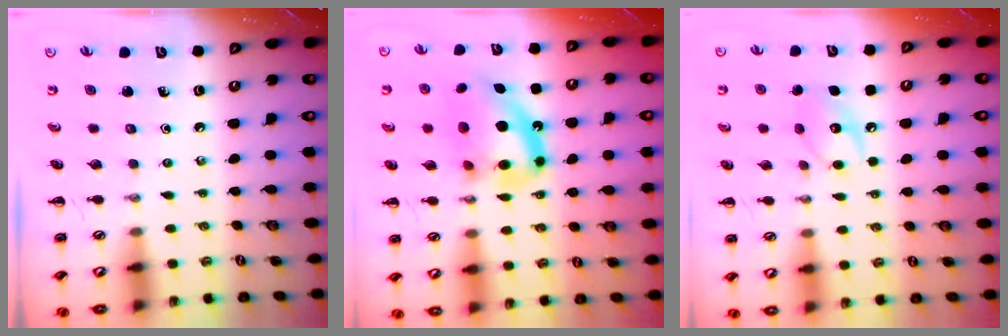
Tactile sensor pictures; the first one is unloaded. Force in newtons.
{"total": 15.0, "press": 14.4, "slide": 4.1}
{"total": 9.6, "press": 9.5, "slide": 0.9}